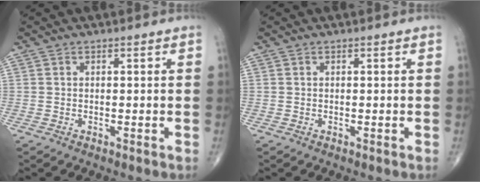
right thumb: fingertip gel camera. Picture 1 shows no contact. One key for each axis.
{"total": 0.0}